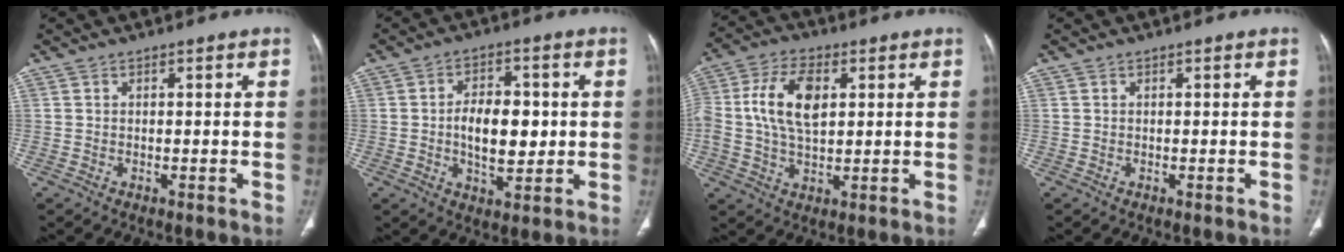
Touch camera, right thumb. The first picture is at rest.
{"total": 9.4, "force": [-0.1, 5.3, 7.8], "torque": [-0.099, 0.002, 0.000]}
{"total": 11.0, "force": [2.1, 6.2, 8.9], "torque": [-0.173, 0.009, 0.036]}
{"total": 0.0}